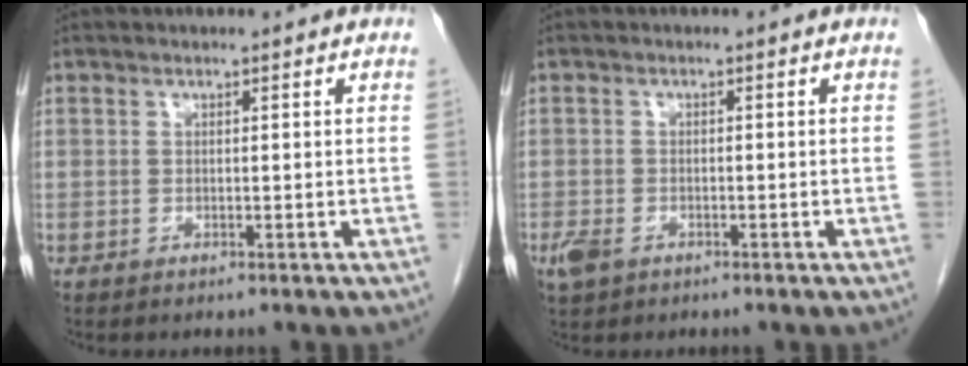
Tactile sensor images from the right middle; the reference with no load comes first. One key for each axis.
{"total": 3.1, "fx": -1.8, "fy": 2.0, "fz": 1.6, "tx": -0.035, "ty": -0.003, "tz": -0.028}